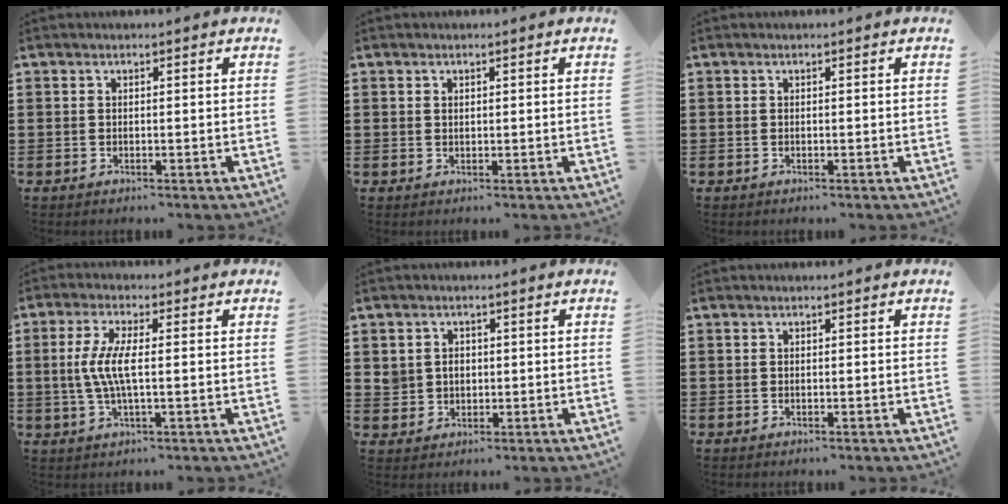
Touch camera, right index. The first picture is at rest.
{"total": 0.6, "force": [0.3, 0.4, 0.2], "torque": [-0.006, 0.003, 0.007]}
{"total": 0.0}
{"total": 5.8, "force": [-0.3, 1.4, 5.7], "torque": [-0.131, -0.008, -0.016]}
{"total": 2.8, "force": [0.3, 2.6, 0.8], "torque": [-0.027, 0.011, 0.004]}
{"total": 0.0}